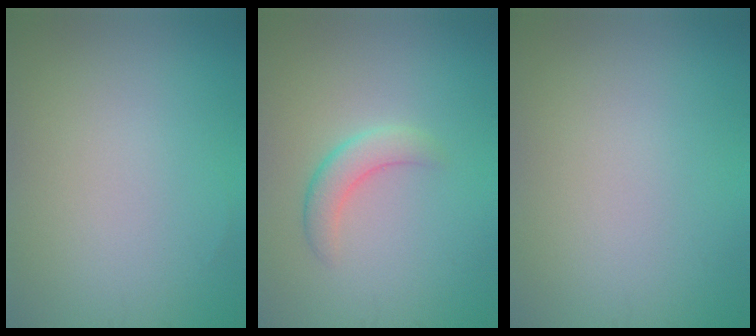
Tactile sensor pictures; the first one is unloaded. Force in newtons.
{"total": 2.6, "press": 2.6, "slide": 0.1}
{"total": 0.0}